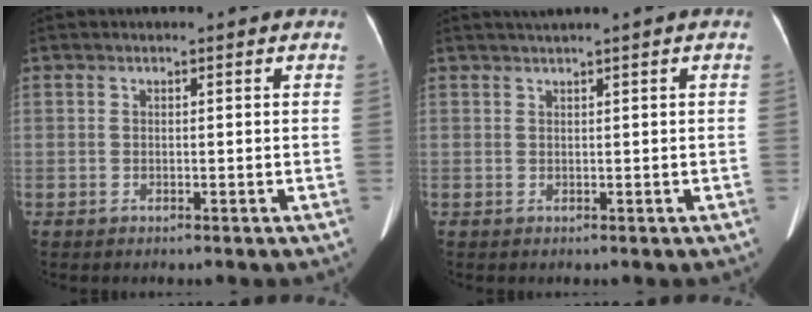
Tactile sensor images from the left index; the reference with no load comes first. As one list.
[{"total": 0.9, "force": [0.6, -0.1, 0.6], "torque": [-0.012, 0.013, 0.018]}]